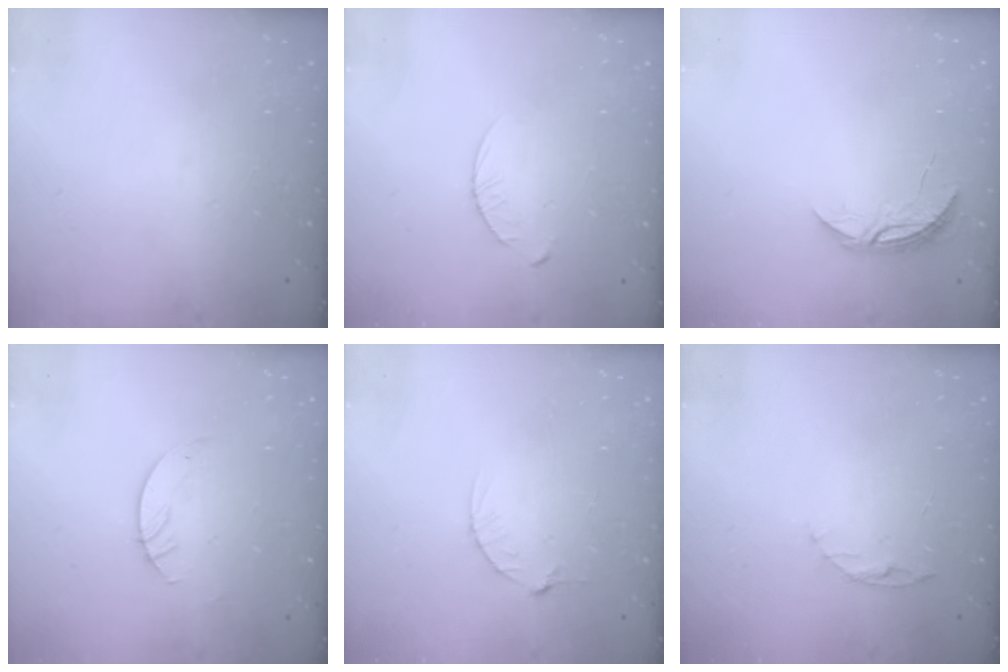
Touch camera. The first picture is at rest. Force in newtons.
{"total": 3.4, "press": 3.4, "slide": 0.4}
{"total": 6.2, "press": 6.2, "slide": 0.5}
{"total": 2.1, "press": 2.1, "slide": 0.2}
{"total": 4.4, "press": 4.4, "slide": 0.6}
{"total": 3.9, "press": 3.9, "slide": 0.4}